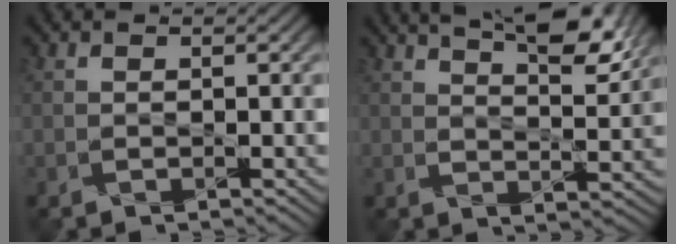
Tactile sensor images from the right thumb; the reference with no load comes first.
{"total": 10.0, "force": [7.0, 2.6, 6.5], "torque": [-0.087, 0.002, 0.099]}